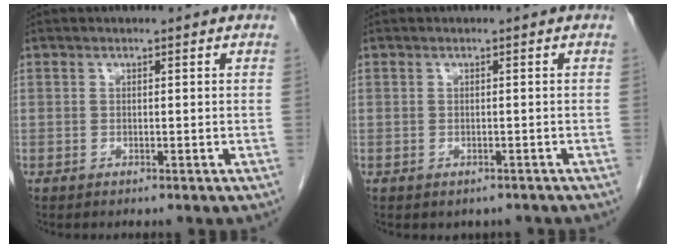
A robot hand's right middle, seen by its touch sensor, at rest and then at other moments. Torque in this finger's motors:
{"motor_torque": [0.02, -0.01, 0.00, 0.02]}